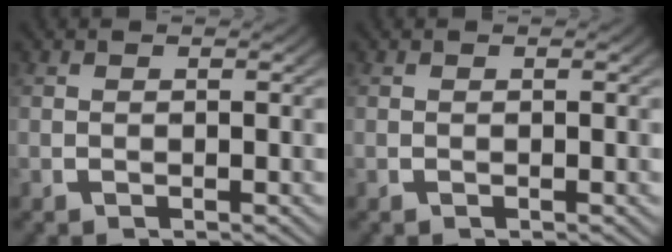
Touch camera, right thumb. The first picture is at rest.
{"total": 0.0}